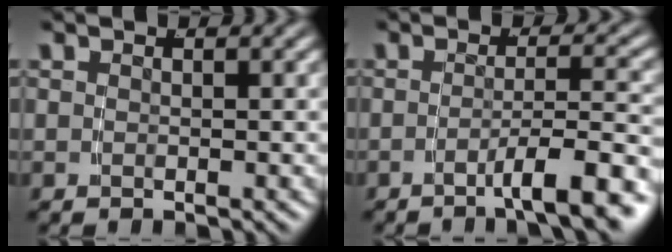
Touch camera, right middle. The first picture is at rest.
{"total": 5.1, "force": [-3.6, 0.1, 3.7], "torque": [-0.051, -0.002, -0.055]}